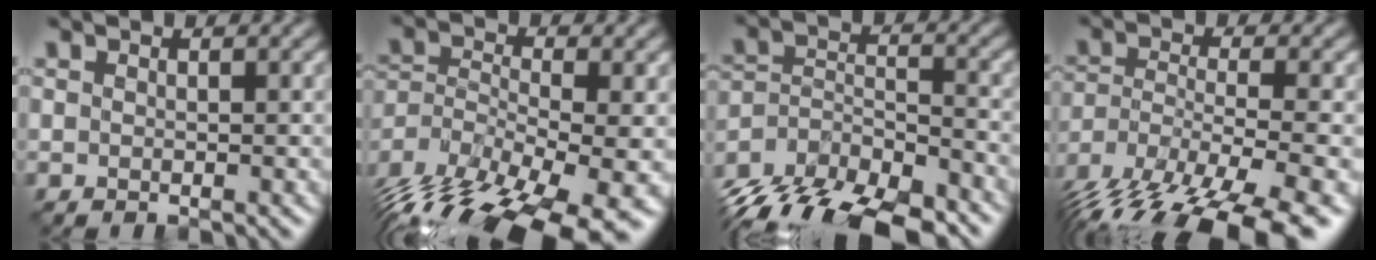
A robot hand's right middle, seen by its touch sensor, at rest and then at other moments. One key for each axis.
{"total": 16.1, "fx": -11.3, "fy": 6.0, "fz": 9.8, "tx": -0.184, "ty": -0.020, "tz": -0.166}
{"total": 14.5, "fx": -12.1, "fy": 6.0, "fz": 5.4, "tx": -0.093, "ty": -0.006, "tz": -0.181}
{"total": 16.5, "fx": -12.5, "fy": 5.7, "fz": 9.2, "tx": -0.183, "ty": -0.049, "tz": -0.179}